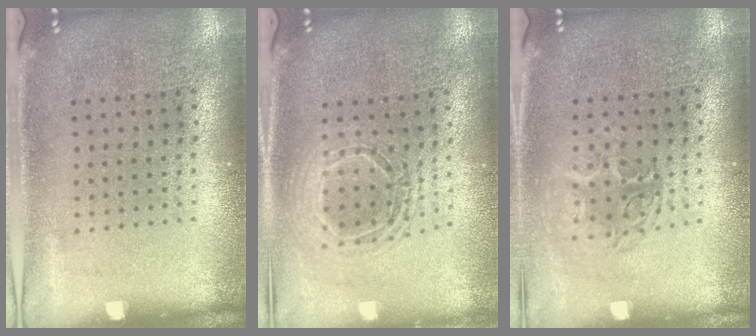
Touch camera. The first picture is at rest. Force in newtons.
{"total": 1.6, "press": 1.4, "slide": 0.8}
{"total": 1.2, "press": 1.1, "slide": 0.5}